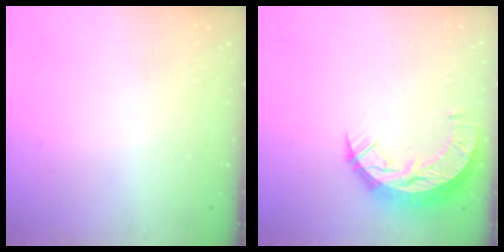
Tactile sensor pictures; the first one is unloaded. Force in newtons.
{"total": 10.7, "press": 10.7, "slide": 0.8}